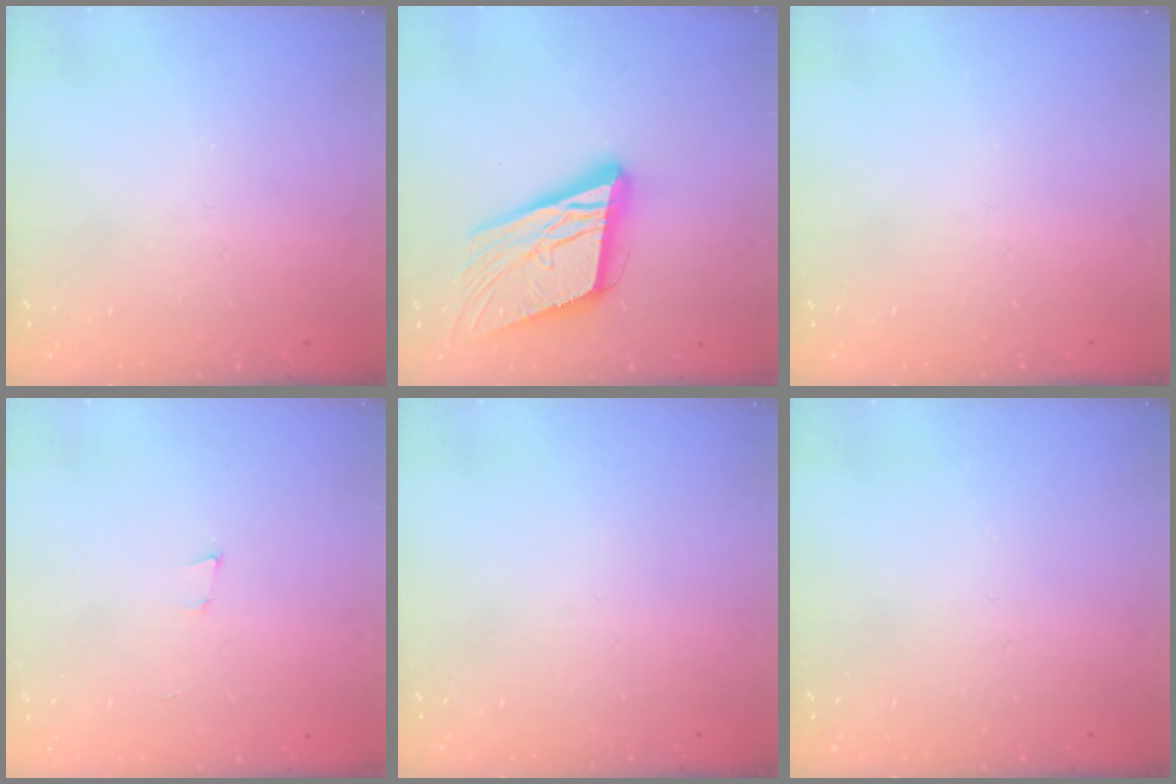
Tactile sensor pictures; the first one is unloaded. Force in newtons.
{"total": 18.5, "press": 18.2, "slide": 3.6}
{"total": 0.0}
{"total": 3.5, "press": 2.3, "slide": 2.6}
{"total": 0.0}
{"total": 0.0}